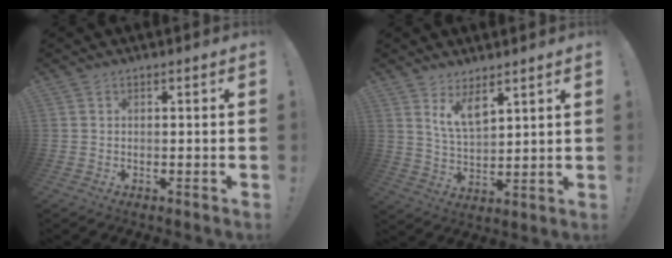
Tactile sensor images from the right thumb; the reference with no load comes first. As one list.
[{"total": 8.7, "force": [6.1, 4.1, 4.7], "torque": [-0.081, -0.039, 0.115]}]